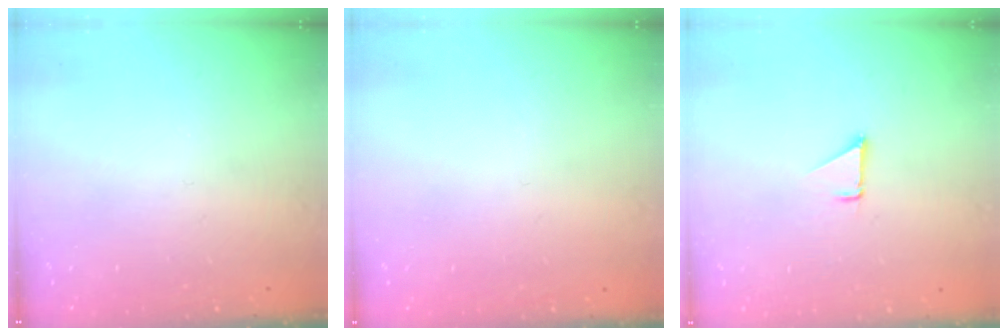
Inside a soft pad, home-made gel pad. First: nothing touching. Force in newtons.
{"total": 1.6, "press": 1.6, "slide": 0.1}
{"total": 1.3, "press": 1.3, "slide": 0.1}